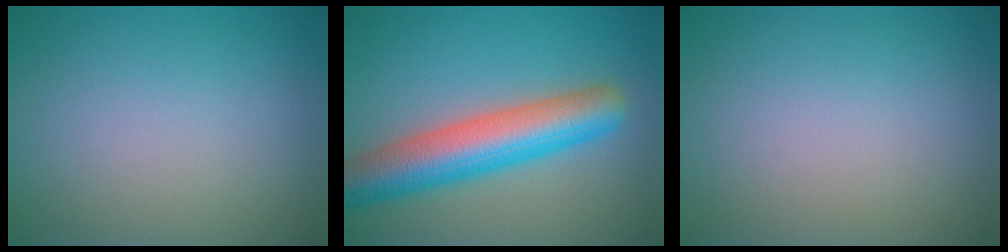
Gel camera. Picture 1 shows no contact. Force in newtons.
{"total": 8.0, "press": 8.0, "slide": 0.3}
{"total": 0.0}